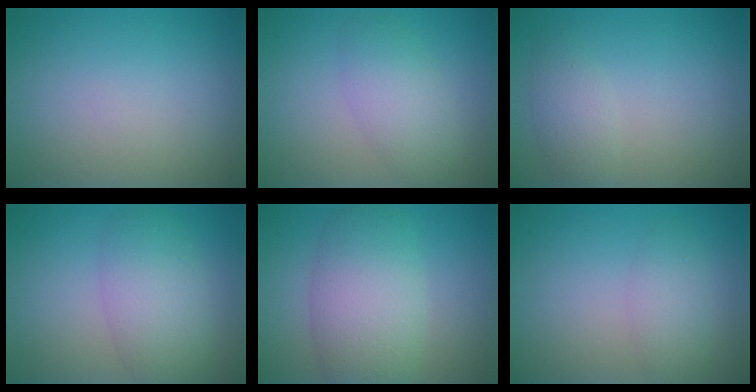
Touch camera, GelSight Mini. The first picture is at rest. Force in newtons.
{"total": 3.5, "press": 3.5, "slide": 0.1}
{"total": 2.1, "press": 2.1, "slide": 0.2}
{"total": 5.0, "press": 5.0, "slide": 0.1}
{"total": 6.7, "press": 6.7, "slide": 0.6}
{"total": 2.2, "press": 2.2, "slide": 0.1}